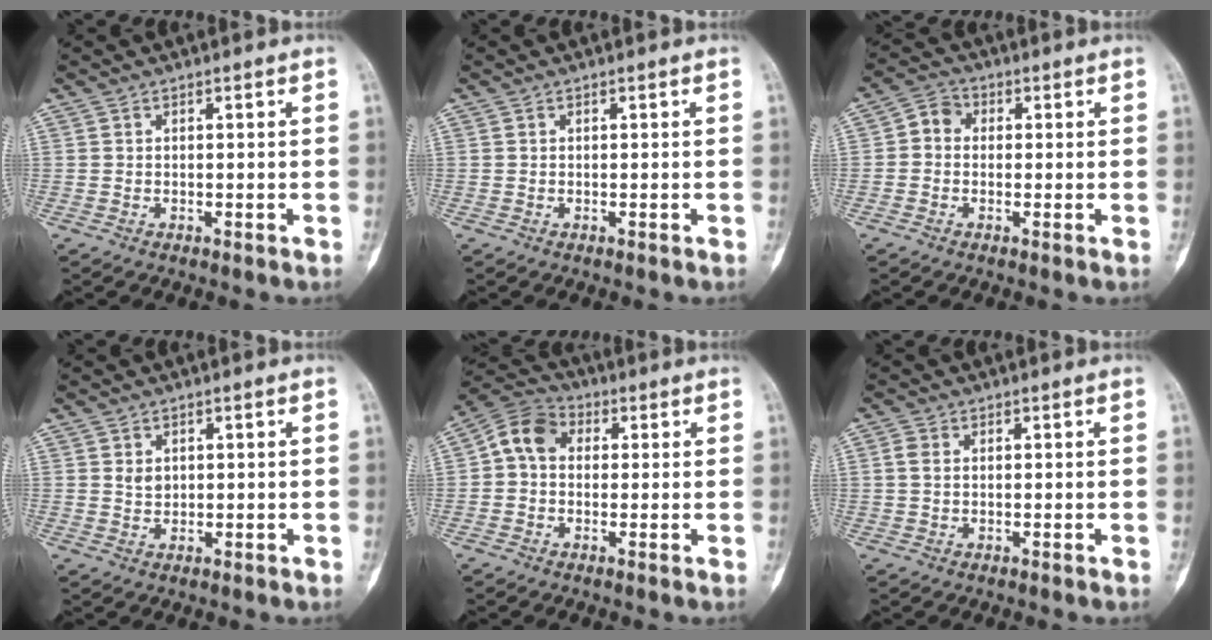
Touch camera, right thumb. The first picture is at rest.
{"total": 0.0}
{"total": 4.0, "force": [0.0, 3.4, 2.0], "torque": [-0.019, 0.010, -0.014]}
{"total": 1.9, "force": [0.6, 1.5, 1.0], "torque": [-0.012, -0.003, 0.012]}
{"total": 7.6, "force": [0.6, 5.9, 4.8], "torque": [-0.076, 0.026, -0.003]}
{"total": 2.1, "force": [0.4, 1.5, 1.5], "torque": [-0.035, 0.005, 0.009]}